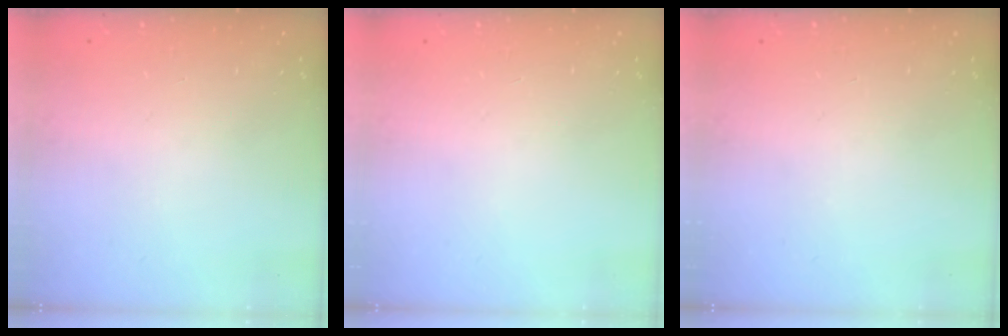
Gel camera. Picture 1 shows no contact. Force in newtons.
{"total": 0.0}
{"total": 0.0}